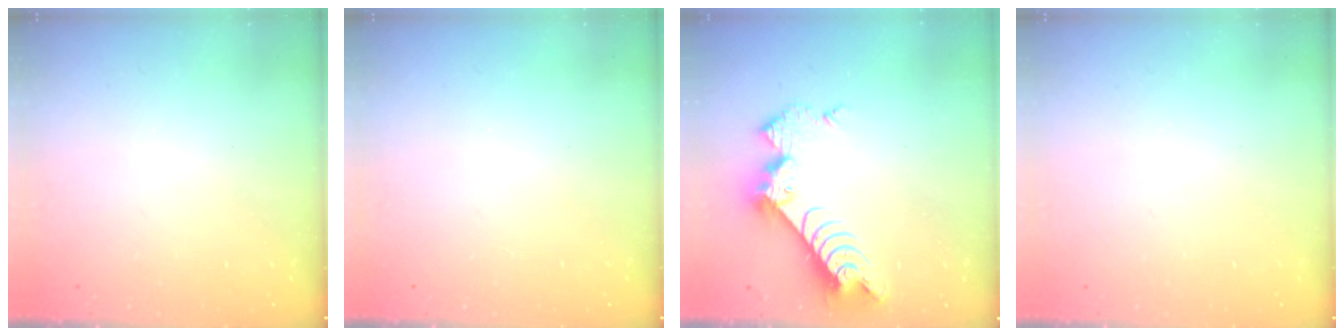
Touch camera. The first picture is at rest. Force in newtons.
{"total": 0.0}
{"total": 9.1, "press": 9.1, "slide": 0.8}
{"total": 0.0}